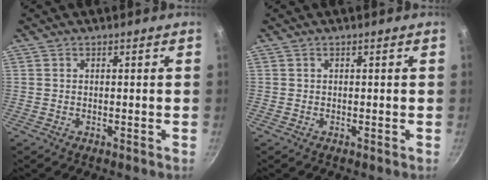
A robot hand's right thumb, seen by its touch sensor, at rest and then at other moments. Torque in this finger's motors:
{"motor_torque": [-0.25, 0.37, -0.22, 0.03, 0.03]}